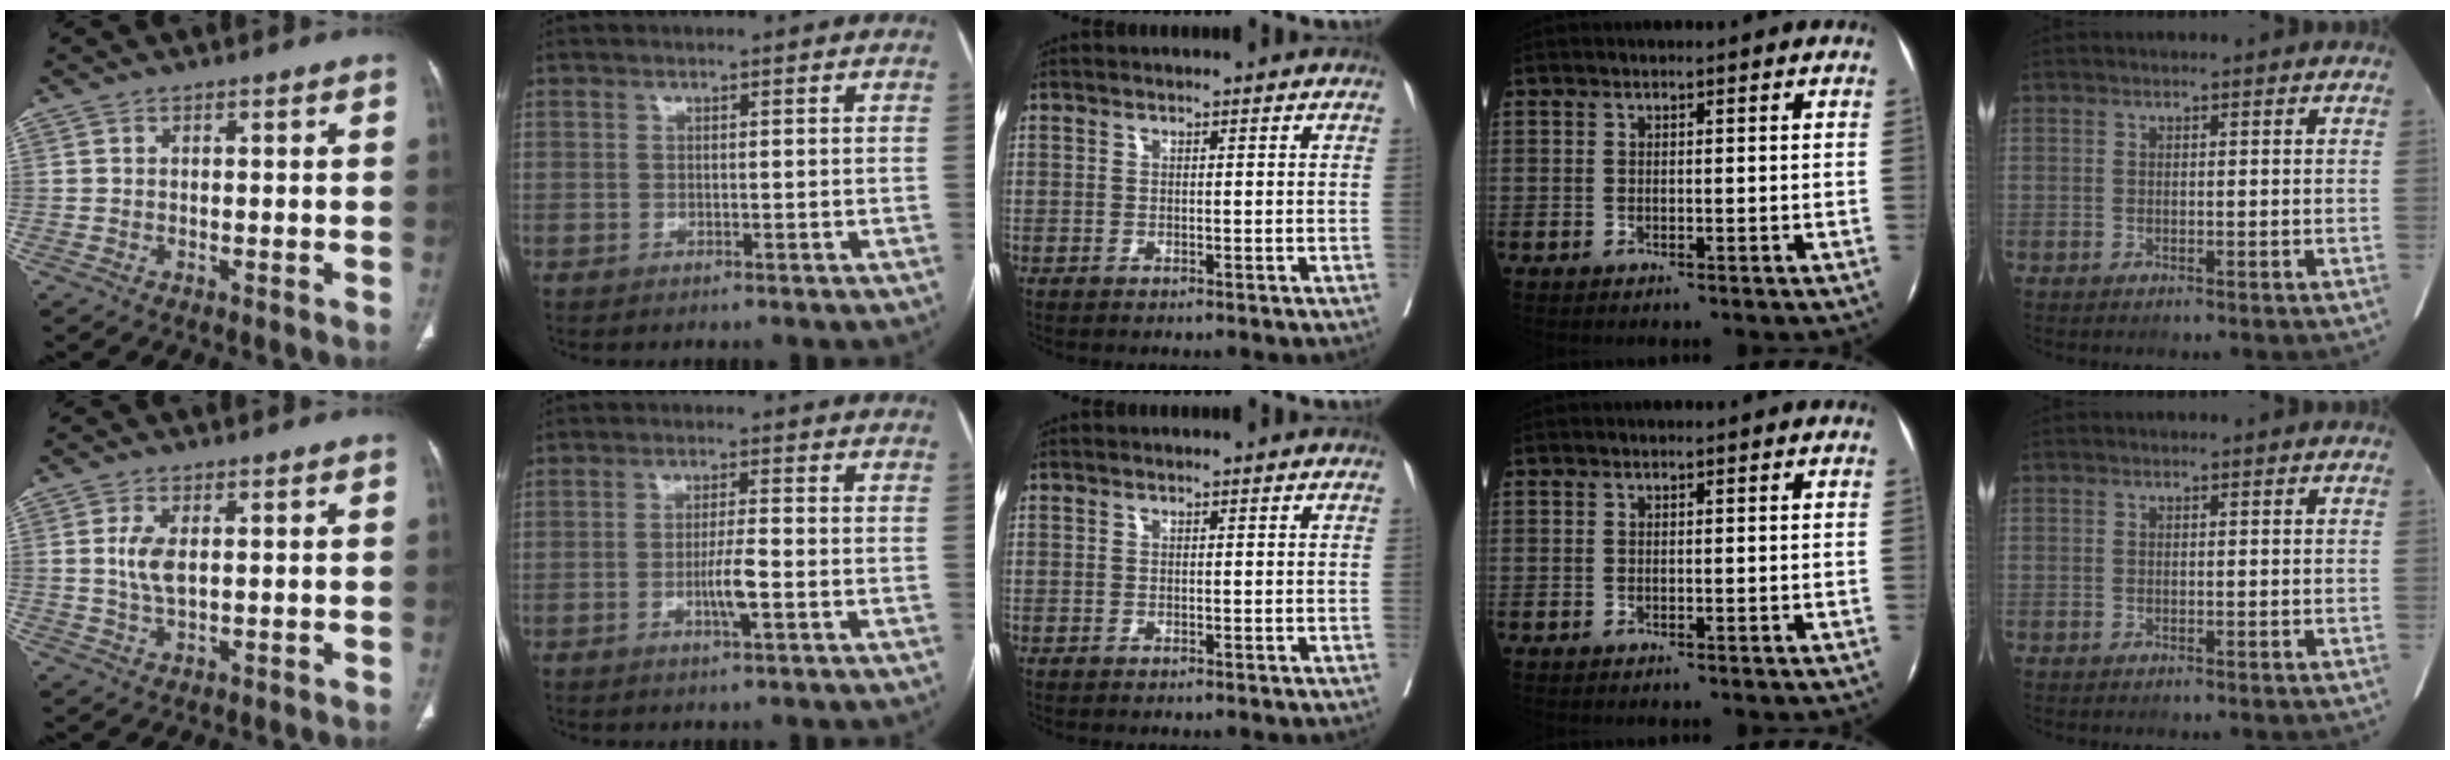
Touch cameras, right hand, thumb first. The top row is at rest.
{"thumb": {"total": 4.6, "force": [0.8, 2.1, 4.0], "torque": [-0.089, -0.006, 0.019]}, "index": {"total": 4.2, "force": [-1.4, 0.2, 4.0], "torque": [-0.076, -0.005, -0.025]}}